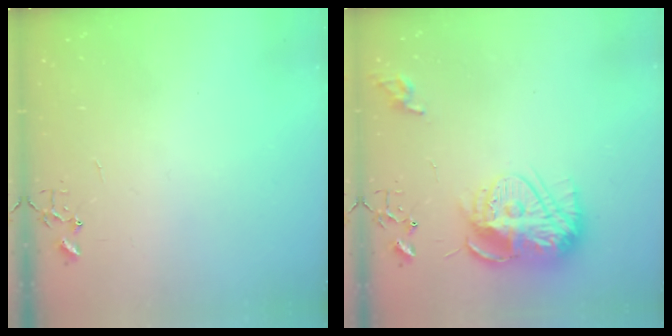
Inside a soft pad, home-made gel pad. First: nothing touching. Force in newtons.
{"total": 15.3, "press": 15.3, "slide": 0.9}